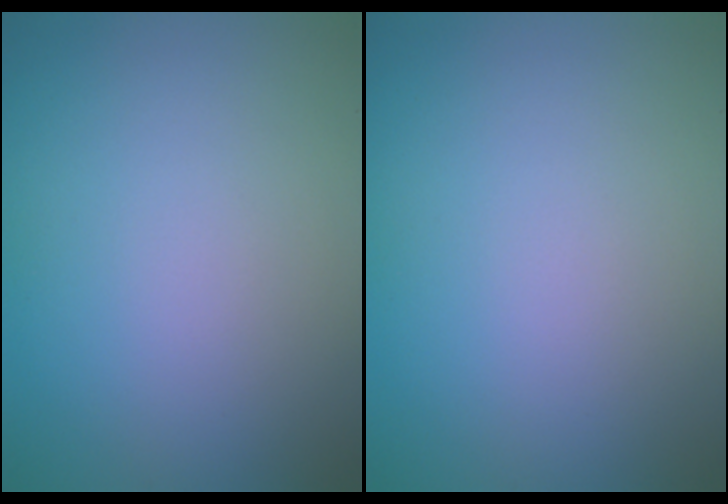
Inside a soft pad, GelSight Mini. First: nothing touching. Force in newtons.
{"total": 0.0}